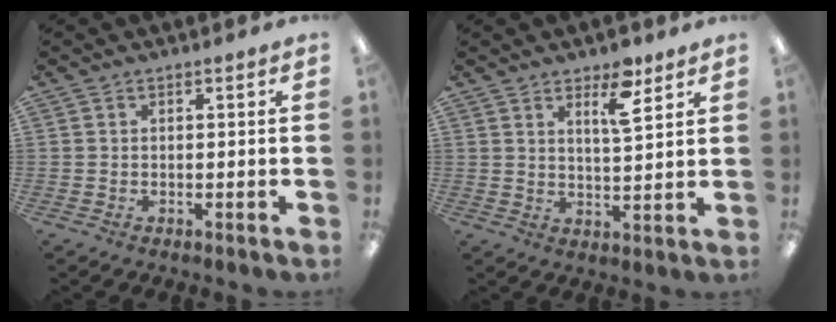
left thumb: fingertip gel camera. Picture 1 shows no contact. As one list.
[{"total": 8.8, "force": [5.8, 2.8, 6.1], "torque": [-0.087, -0.030, 0.093]}]